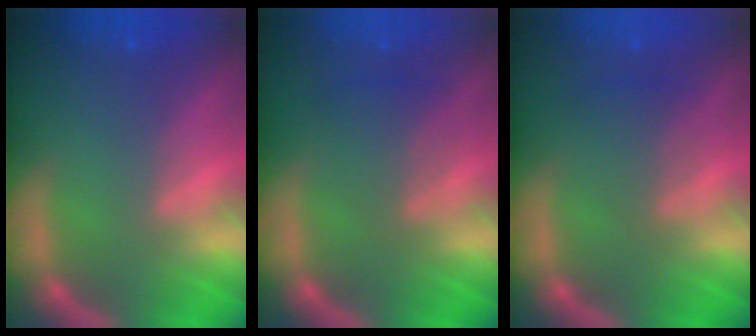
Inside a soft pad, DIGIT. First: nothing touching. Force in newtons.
{"total": 3.0}
{"total": 2.5}